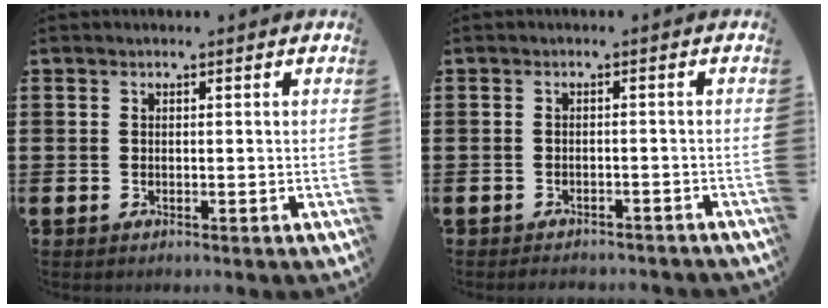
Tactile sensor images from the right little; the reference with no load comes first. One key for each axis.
{"total": 1.3, "fx": -1.3, "fy": 0.0, "fz": 0.0, "tx": -0.004, "ty": 0.001, "tz": -0.028}